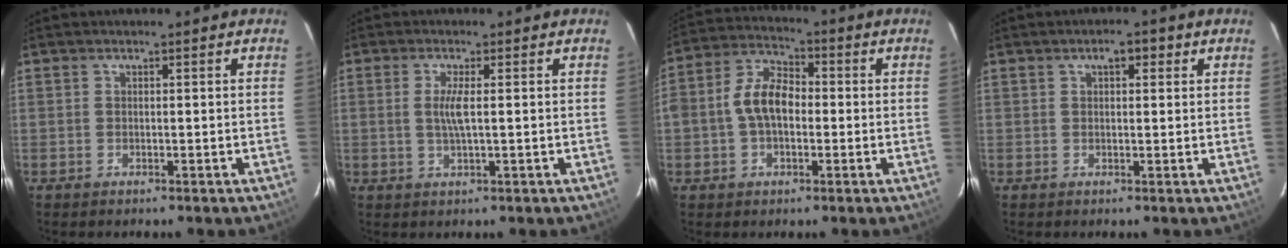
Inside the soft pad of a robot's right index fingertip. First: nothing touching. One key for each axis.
{"total": 3.3, "fx": 0.2, "fy": 0.2, "fz": 3.3, "tx": -0.066, "ty": -0.005, "tz": 0.004}
{"total": 8.9, "fx": -0.8, "fy": 5.8, "fz": 6.8, "tx": -0.136, "ty": 0.025, "tz": -0.016}
{"total": 2.7, "fx": 1.2, "fy": 1.3, "fz": 2.1, "tx": -0.030, "ty": 0.012, "tz": 0.017}